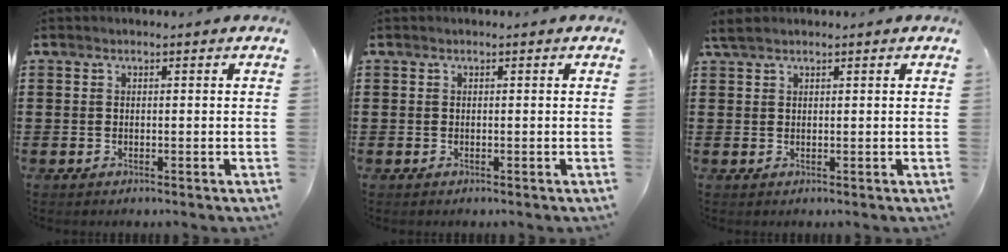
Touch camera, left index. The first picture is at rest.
{"total": 0.0}
{"total": 1.8, "force": [1.3, 0.6, 1.0], "torque": [-0.024, 0.004, 0.025]}